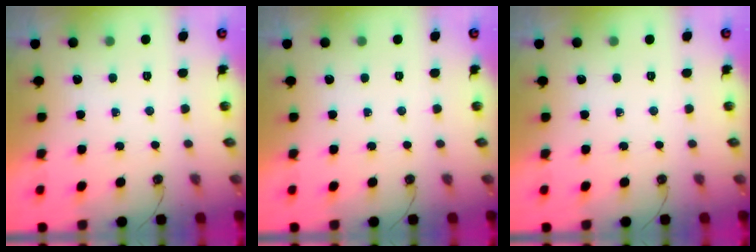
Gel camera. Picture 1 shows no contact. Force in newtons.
{"total": 0.0}
{"total": 0.0}